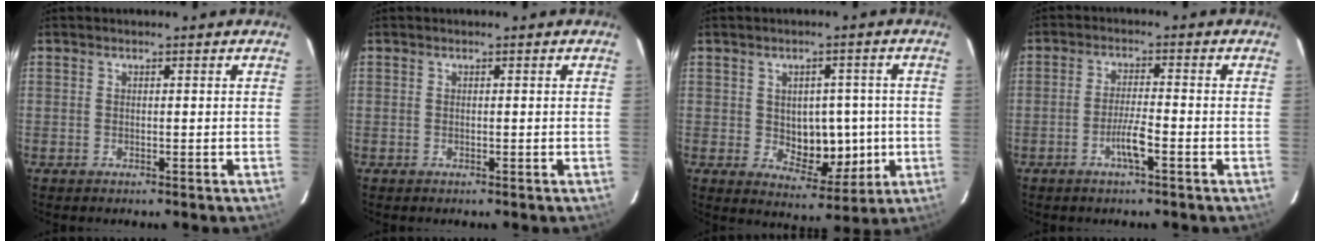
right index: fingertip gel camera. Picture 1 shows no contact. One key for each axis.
{"total": 0.0}
{"total": 8.2, "fx": -0.4, "fy": 5.1, "fz": 6.5, "tx": -0.081, "ty": 0.004, "tz": 0.008}
{"total": 4.0, "fx": -1.9, "fy": 0.1, "fz": 3.5, "tx": -0.068, "ty": -0.003, "tz": -0.037}